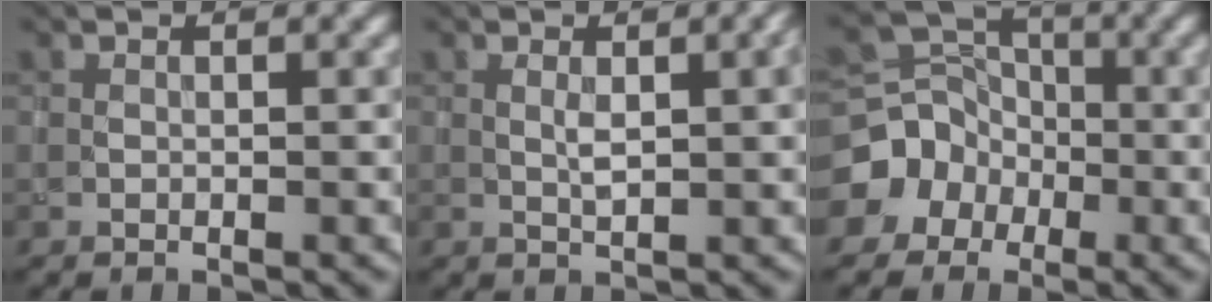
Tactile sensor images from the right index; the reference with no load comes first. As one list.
[{"total": 3.1, "force": [0.4, 0.6, 3.0], "torque": [-0.059, 0.005, 0.007]}, {"total": 6.2, "force": [-2.3, 5.5, 1.7], "torque": [-0.008, 0.010, -0.060]}]